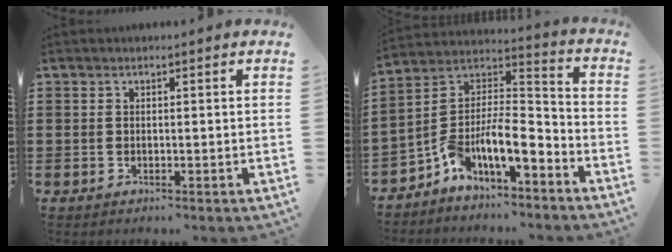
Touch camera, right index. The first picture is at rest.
{"total": 9.6, "force": [-5.9, 3.4, 6.7], "torque": [-0.143, -0.011, -0.120]}